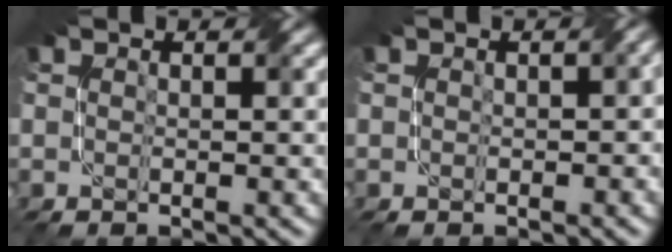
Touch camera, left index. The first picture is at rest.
{"total": 1.2, "force": [0.1, 0.7, 1.0], "torque": [-0.007, 0.004, 0.007]}